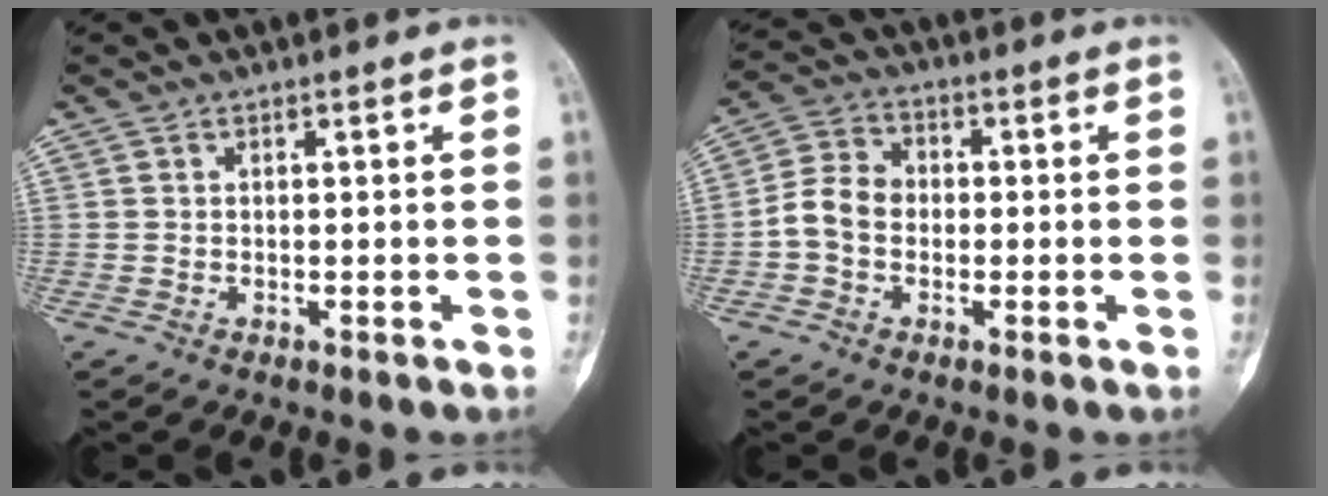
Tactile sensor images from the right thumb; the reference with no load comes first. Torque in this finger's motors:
{"motor_torque": [0.34, 0.28, 0.42, -0.43, 0.03]}